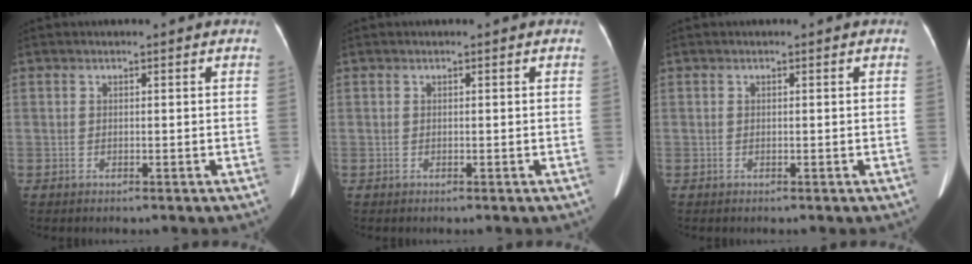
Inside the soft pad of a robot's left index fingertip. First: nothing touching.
{"total": 0.0}
{"total": 0.0}